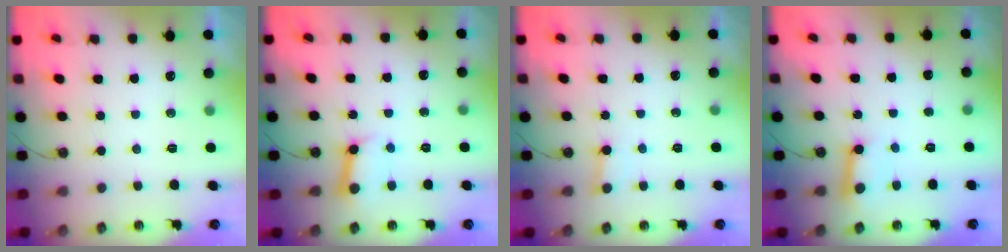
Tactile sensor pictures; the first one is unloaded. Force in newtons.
{"total": 7.5, "press": 7.5, "slide": 0.9}
{"total": 2.2, "press": 2.2, "slide": 0.1}
{"total": 8.6, "press": 8.5, "slide": 0.9}